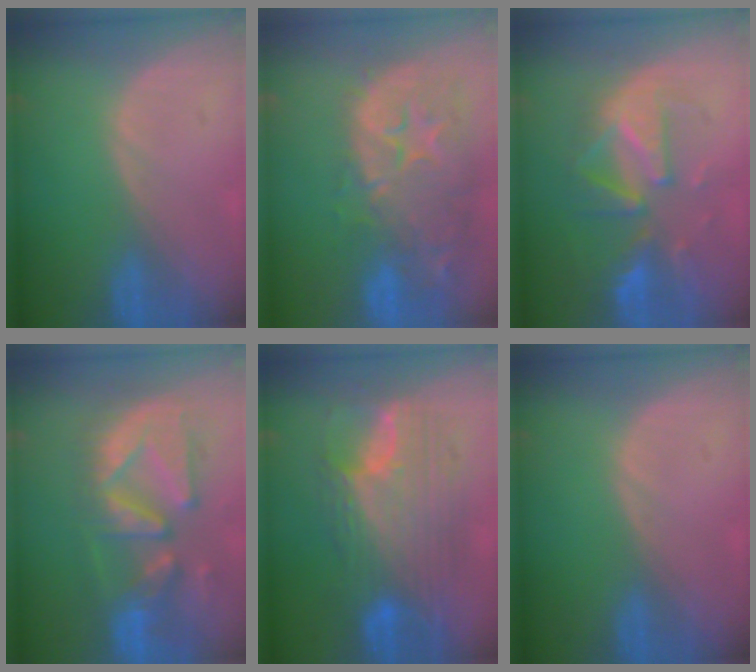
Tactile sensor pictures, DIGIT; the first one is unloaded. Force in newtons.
{"total": 14.6, "press": 11.8, "slide": 8.6}
{"total": 10.0, "press": 8.8, "slide": 4.7}
{"total": 12.6, "press": 11.1, "slide": 6.0}
{"total": 11.9, "press": 11.8, "slide": 1.0}
{"total": 0.0}